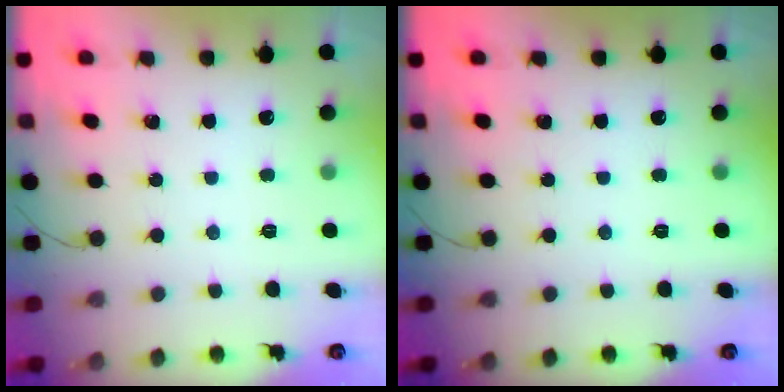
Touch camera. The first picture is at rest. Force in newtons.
{"total": 0.0}